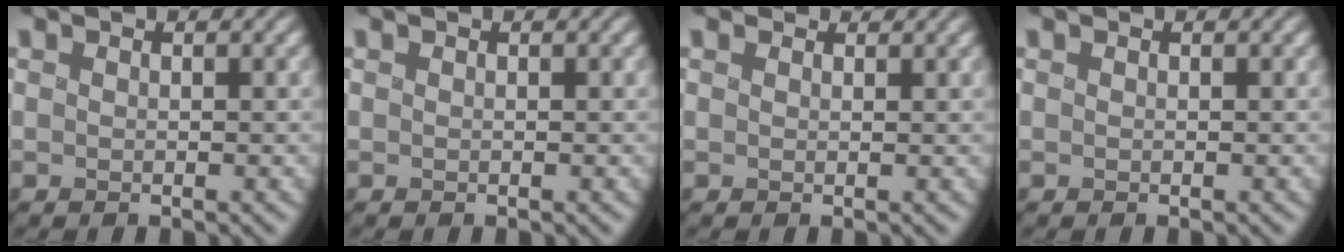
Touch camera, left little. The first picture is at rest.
{"total": 0.0}
{"total": 1.8, "force": [1.6, 0.8, 0.5], "torque": [-0.011, -0.003, 0.029]}
{"total": 0.0}